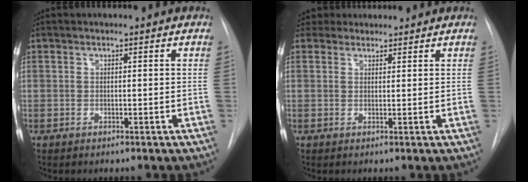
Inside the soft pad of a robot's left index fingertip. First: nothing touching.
{"total": 3.0, "force": [2.7, 1.2, -0.5], "torque": [0.015, 0.022, 0.042]}